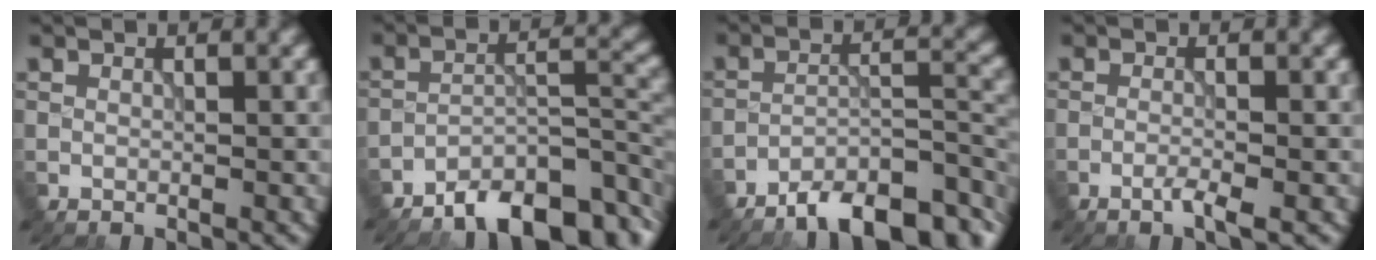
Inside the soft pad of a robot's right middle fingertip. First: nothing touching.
{"total": 8.4, "force": [-6.2, 2.8, 5.0], "torque": [-0.063, 0.006, -0.110]}
{"total": 9.2, "force": [-7.2, 2.4, 5.3], "torque": [-0.073, 0.007, -0.123]}
{"total": 1.7, "force": [-0.9, 0.2, 1.4], "torque": [-0.021, 0.002, -0.024]}